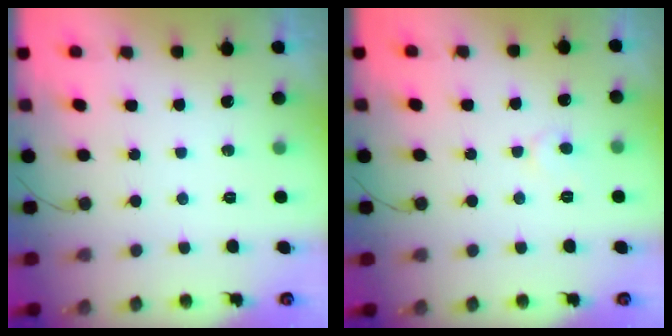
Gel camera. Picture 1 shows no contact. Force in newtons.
{"total": 4.4, "press": 4.4, "slide": 0.5}